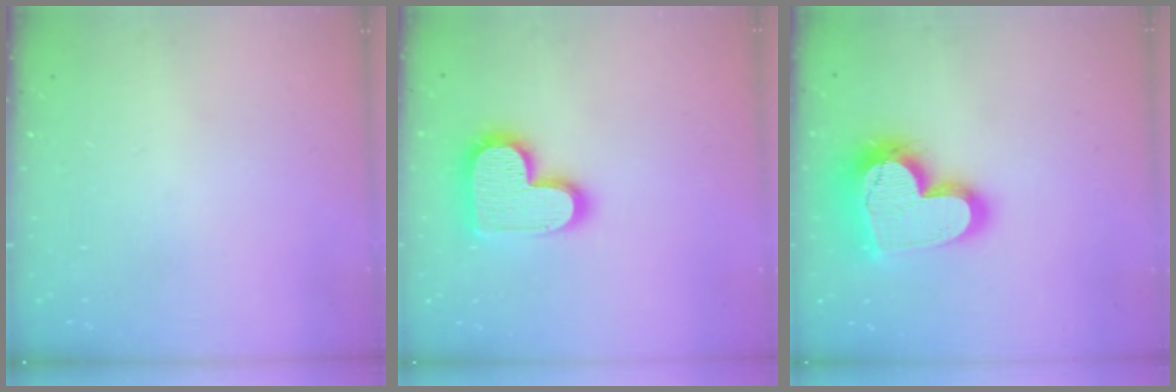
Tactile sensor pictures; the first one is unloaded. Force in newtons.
{"total": 16.8, "press": 16.7, "slide": 1.3}
{"total": 22.4, "press": 22.3, "slide": 1.9}